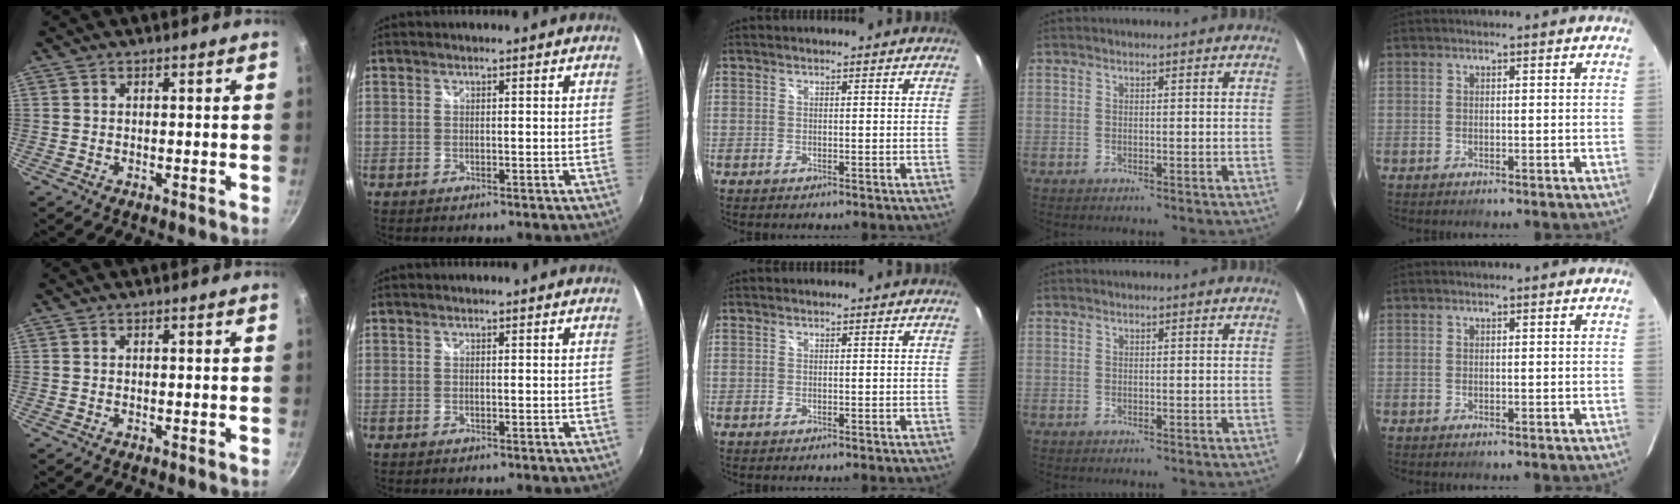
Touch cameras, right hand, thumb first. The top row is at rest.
{}